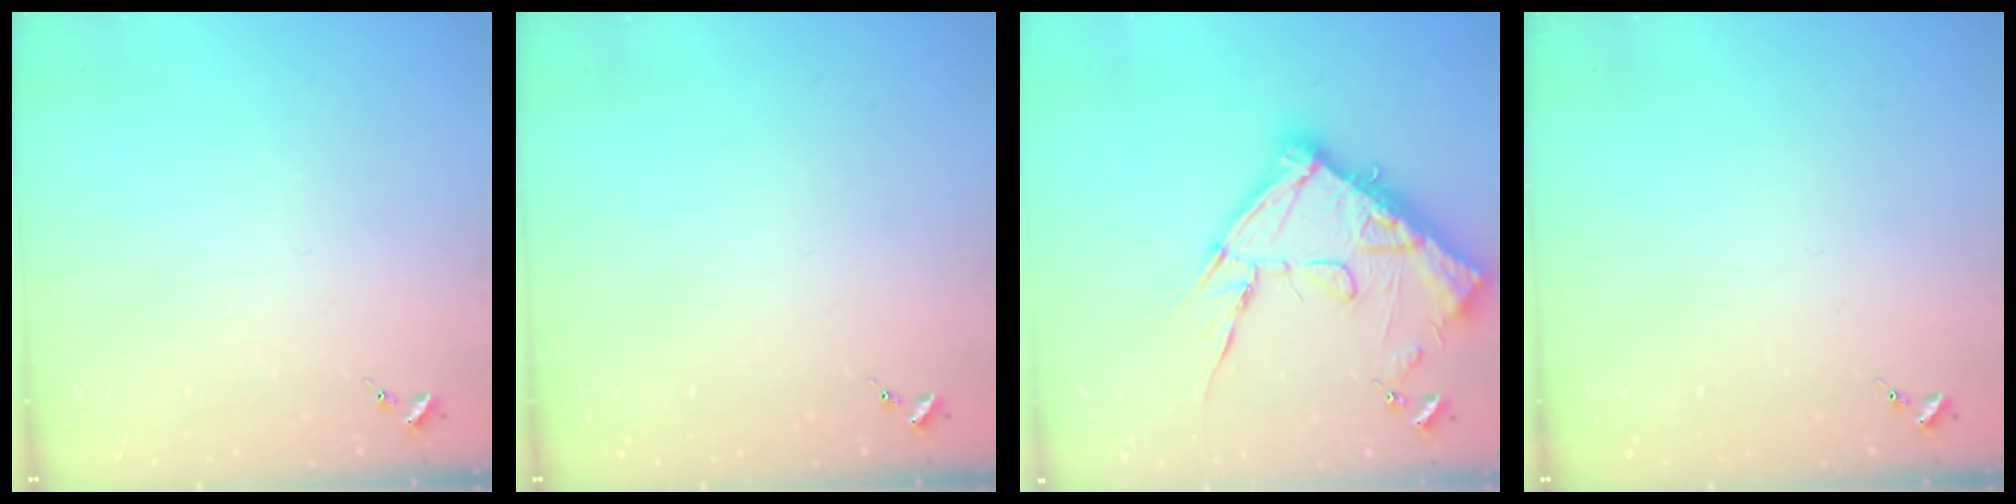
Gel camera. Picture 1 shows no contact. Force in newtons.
{"total": 0.0}
{"total": 19.4, "press": 19.4, "slide": 1.0}
{"total": 0.0}